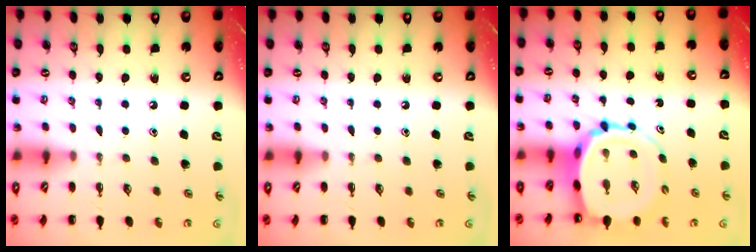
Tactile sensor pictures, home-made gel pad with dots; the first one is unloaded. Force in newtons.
{"total": 0.0}
{"total": 11.5, "press": 10.9, "slide": 3.6}